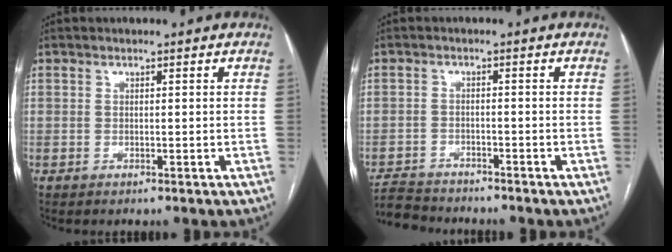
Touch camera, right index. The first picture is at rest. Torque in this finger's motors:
{"motor_torque": [-0.70, 0.69, -1.05, -0.21]}